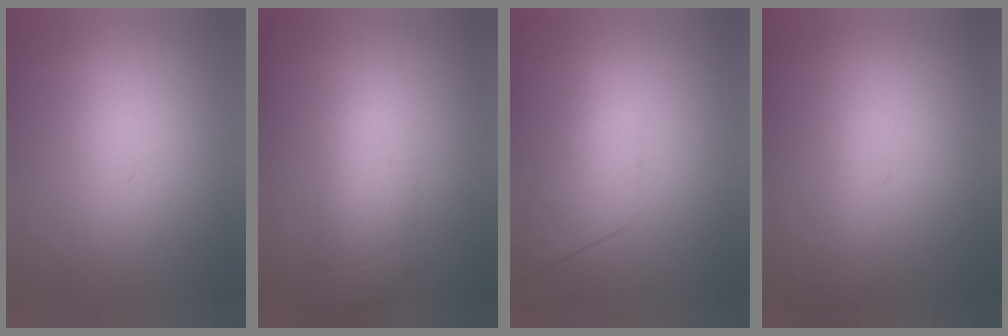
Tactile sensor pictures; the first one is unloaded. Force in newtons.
{"total": 2.0}
{"total": 2.3}
{"total": 1.0}